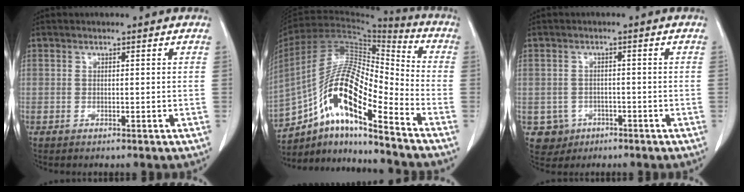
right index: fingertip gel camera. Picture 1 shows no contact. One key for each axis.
{"total": 16.5, "fx": -9.5, "fy": 3.1, "fz": 13.1, "tx": -0.244, "ty": 0.021, "tz": -0.165}
{"total": 3.8, "fx": -1.4, "fy": 3.6, "fz": 0.0, "tx": 0.004, "ty": 0.011, "tz": -0.015}